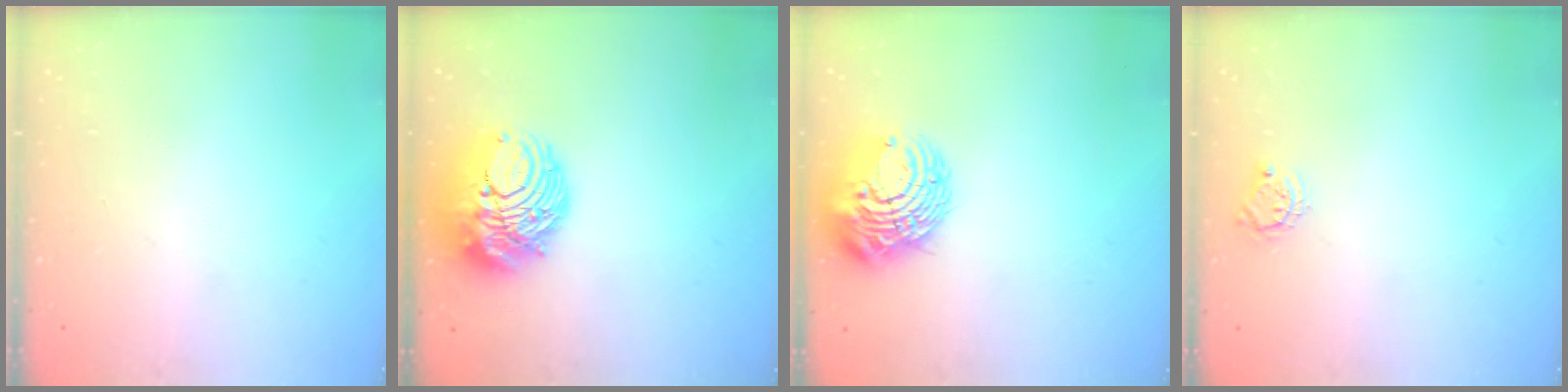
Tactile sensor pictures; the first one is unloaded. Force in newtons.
{"total": 12.6, "press": 12.5, "slide": 1.3}
{"total": 13.3, "press": 13.2, "slide": 1.4}
{"total": 5.2, "press": 5.2, "slide": 0.2}